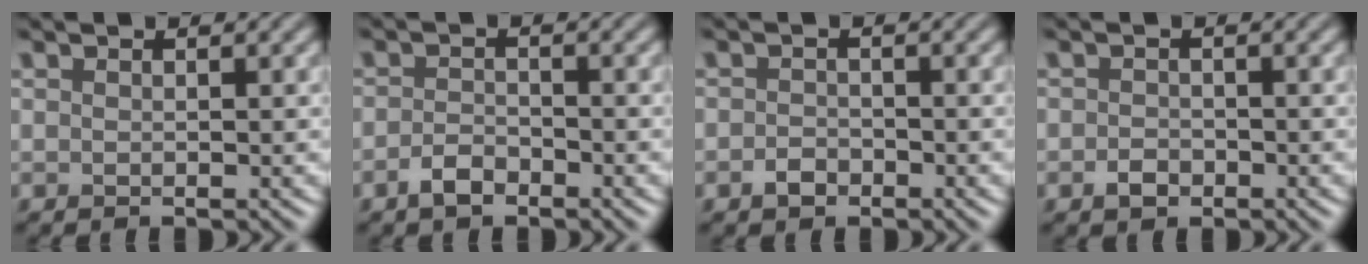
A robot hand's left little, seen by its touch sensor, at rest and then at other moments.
{"total": 2.0, "force": [-1.5, 1.0, 0.9], "torque": [-0.015, 0.004, -0.033]}
{"total": 1.5, "force": [-1.0, 1.0, 0.5], "torque": [-0.006, 0.001, -0.025]}
{"total": 1.5, "force": [-0.8, 1.1, 0.7], "torque": [-0.009, -0.001, -0.022]}